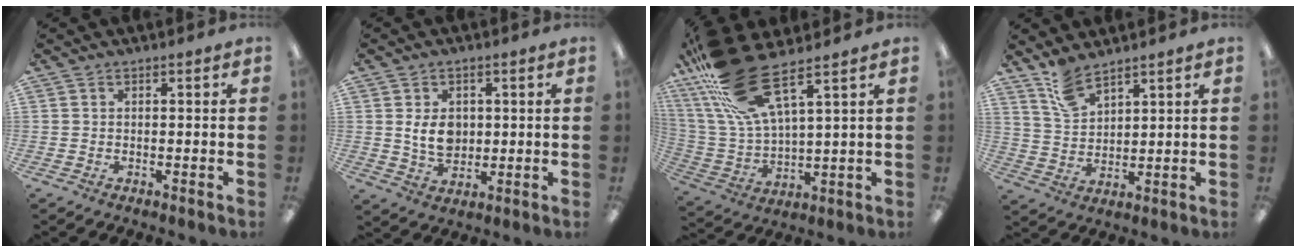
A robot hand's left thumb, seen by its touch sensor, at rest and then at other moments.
{"total": 6.5, "force": [1.1, 4.8, 4.3], "torque": [-0.079, 0.000, 0.020]}
{"total": 18.7, "force": [12.6, 5.3, 12.8], "torque": [-0.282, -0.065, 0.221]}
{"total": 7.4, "force": [6.0, 2.9, 3.2], "torque": [-0.079, -0.024, 0.116]}